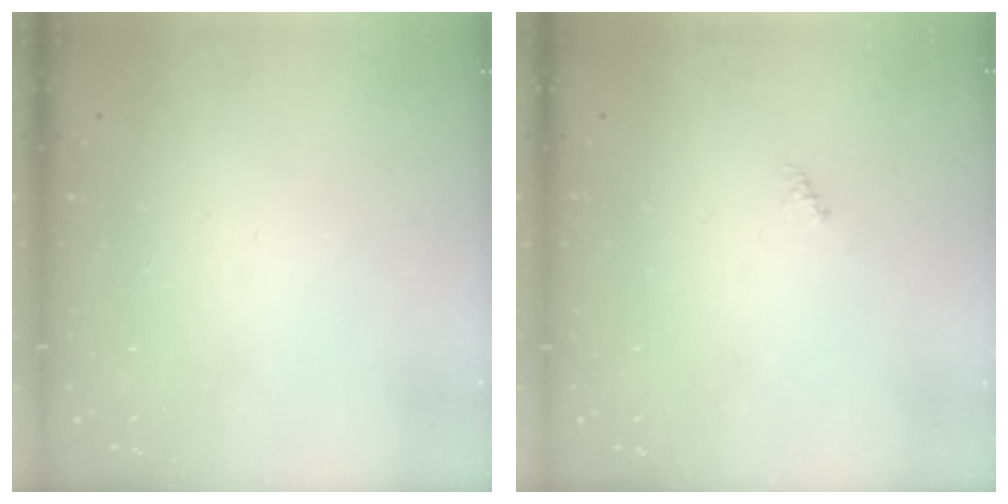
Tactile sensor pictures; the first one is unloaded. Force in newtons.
{"total": 0.0}